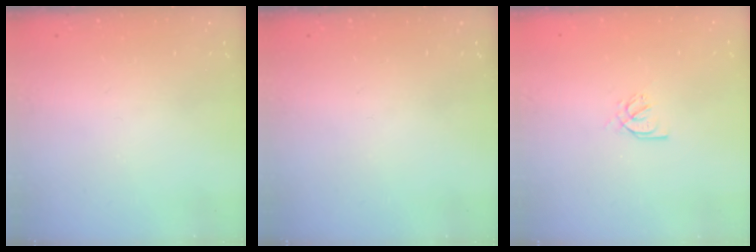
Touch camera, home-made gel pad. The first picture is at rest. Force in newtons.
{"total": 0.0}
{"total": 3.5, "press": 3.5, "slide": 0.2}